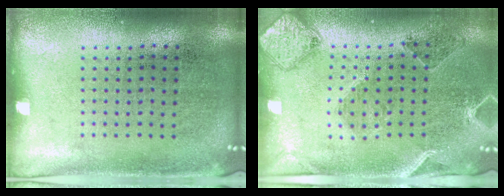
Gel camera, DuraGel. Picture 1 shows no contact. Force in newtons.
{"total": 0.6, "press": 0.5, "slide": 0.3}